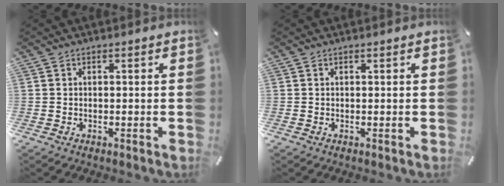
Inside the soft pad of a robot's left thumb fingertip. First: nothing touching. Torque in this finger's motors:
{"motor_torque": [0.88, 0.50, 0.60, -0.96, 0.10]}